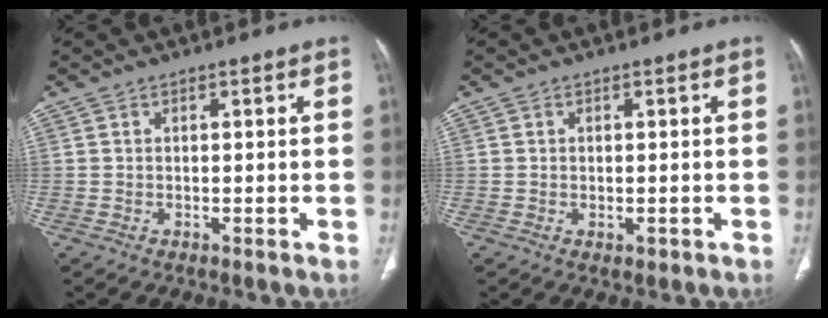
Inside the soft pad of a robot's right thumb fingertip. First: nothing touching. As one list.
[{"total": 1.3, "force": [-0.3, 0.9, 1.0], "torque": [-0.013, -0.003, 0.000]}]